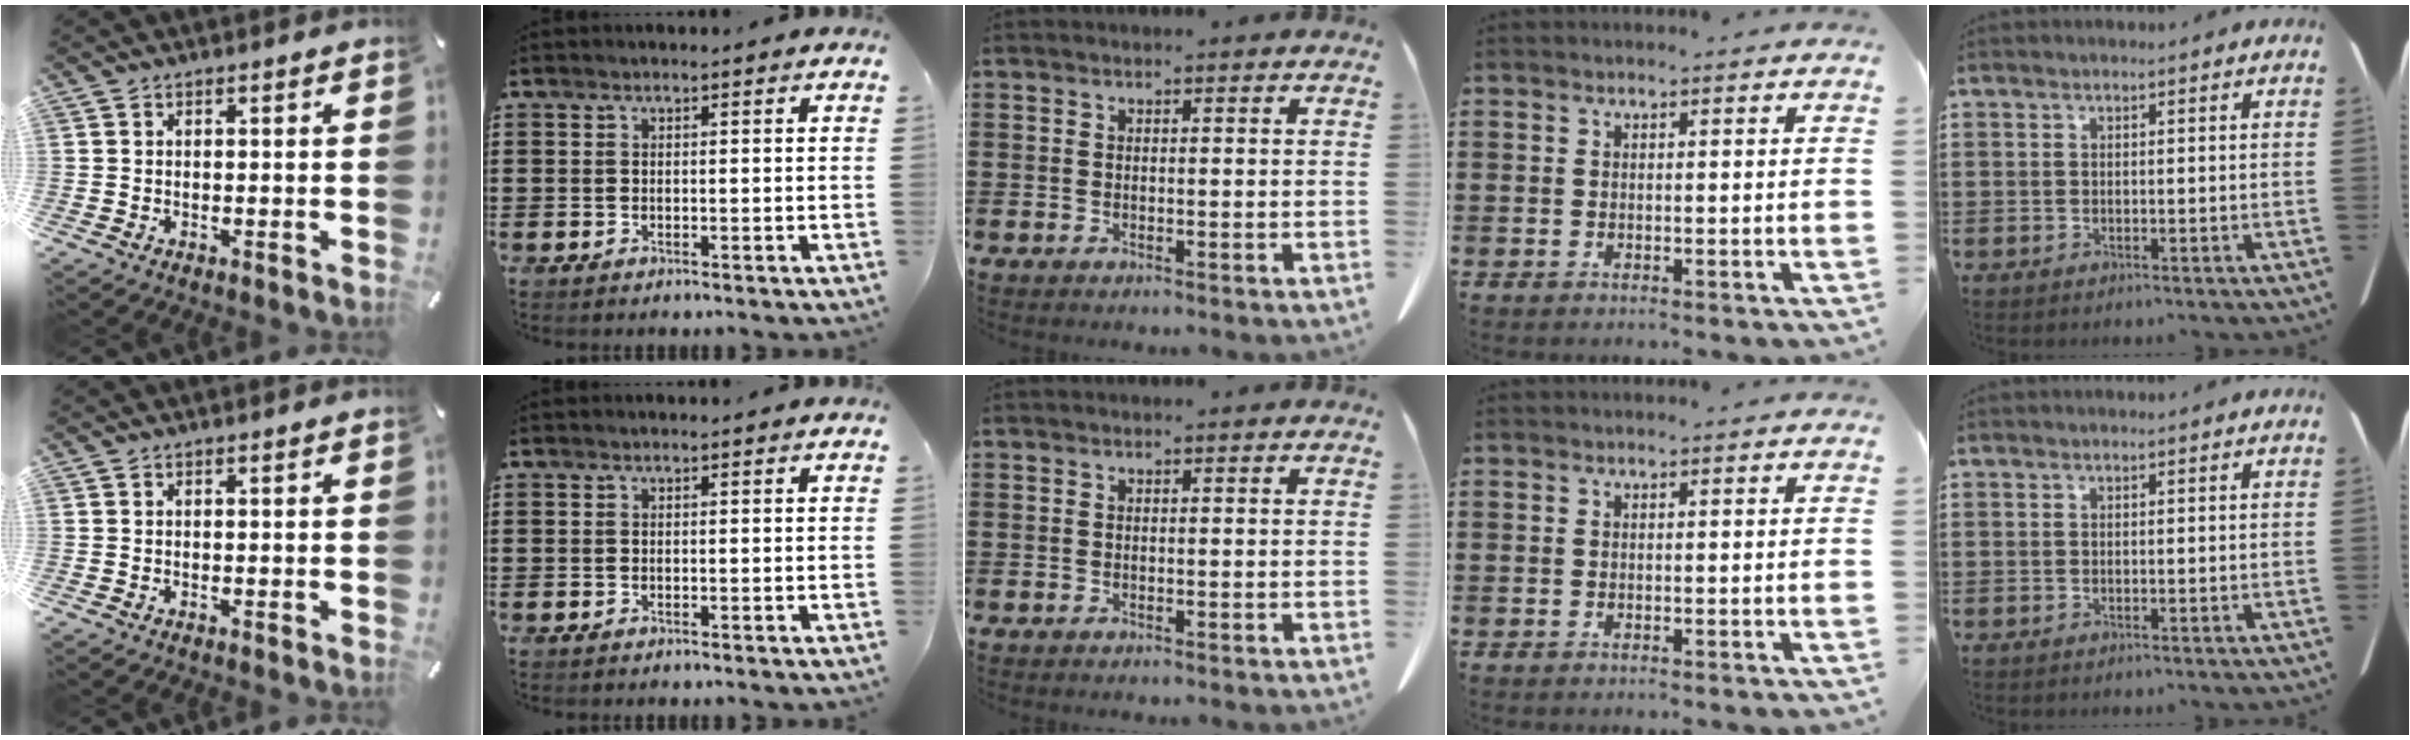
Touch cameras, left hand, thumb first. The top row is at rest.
{}